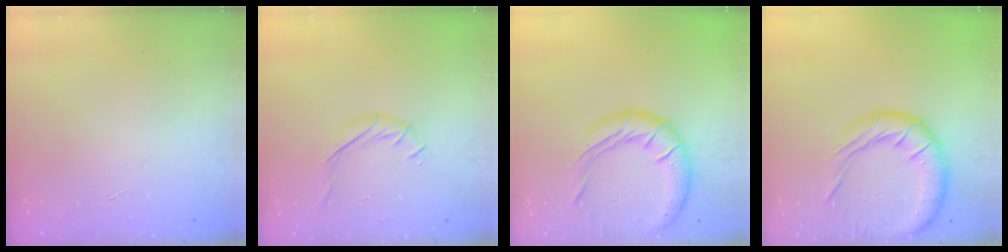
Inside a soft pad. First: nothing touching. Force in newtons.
{"total": 5.5, "press": 5.4, "slide": 1.0}
{"total": 16.9, "press": 16.6, "slide": 3.2}
{"total": 15.2, "press": 15.0, "slide": 2.2}